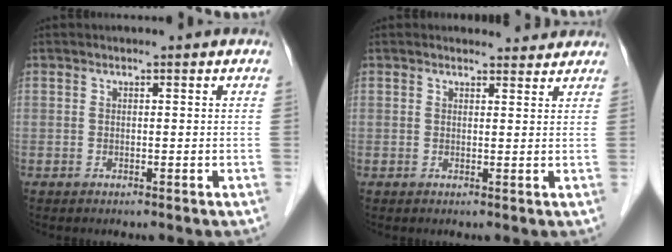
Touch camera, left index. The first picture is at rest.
{"total": 2.7, "force": [2.6, 0.8, 0.0], "torque": [-0.005, 0.001, 0.027]}